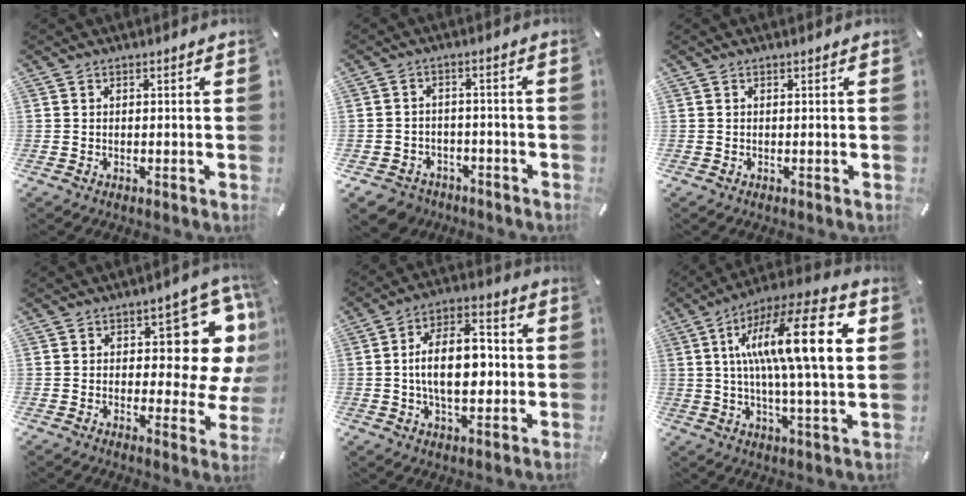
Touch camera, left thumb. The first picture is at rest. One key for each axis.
{"total": 5.2, "fx": -3.5, "fy": 3.6, "fz": 1.1, "tx": -0.035, "ty": 0.014, "tz": -0.071}
{"total": 0.0}
{"total": 14.4, "fx": 6.1, "fy": 7.0, "fz": 11.0, "tx": -0.113, "ty": -0.065, "tz": 0.099}
{"total": 13.8, "fx": -0.7, "fy": 8.3, "fz": 11.0, "tx": -0.187, "ty": 0.006, "tz": -0.016}
{"total": 20.4, "fx": 4.6, "fy": 3.9, "fz": 19.5, "tx": -0.356, "ty": -0.014, "tz": 0.049}